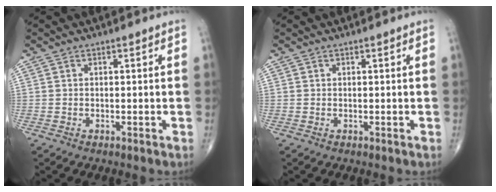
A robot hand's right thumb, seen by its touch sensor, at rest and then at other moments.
{"total": 0.0}